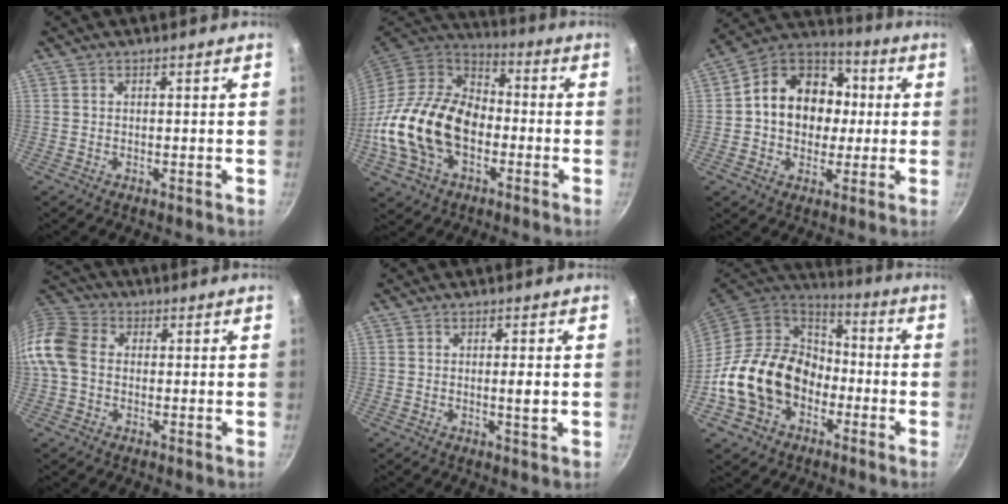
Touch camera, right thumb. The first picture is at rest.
{"total": 22.9, "force": [-4.8, 15.5, 16.2], "torque": [-0.288, 0.038, -0.101]}
{"total": 17.1, "force": [1.0, 13.9, 10.0], "torque": [-0.128, 0.029, 0.001]}
{"total": 10.1, "force": [-0.3, 7.8, 6.4], "torque": [-0.117, 0.020, -0.027]}
{"total": 2.7, "force": [0.0, 0.3, 2.7], "torque": [-0.047, -0.005, -0.002]}
{"total": 18.9, "force": [-5.1, 14.8, 10.6], "torque": [-0.160, 0.055, -0.089]}